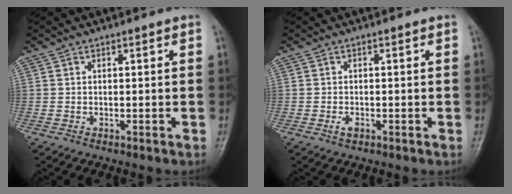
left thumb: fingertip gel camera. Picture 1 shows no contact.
{"total": 1.4, "force": [-0.6, 0.8, 1.0], "torque": [-0.017, 0.001, -0.013]}